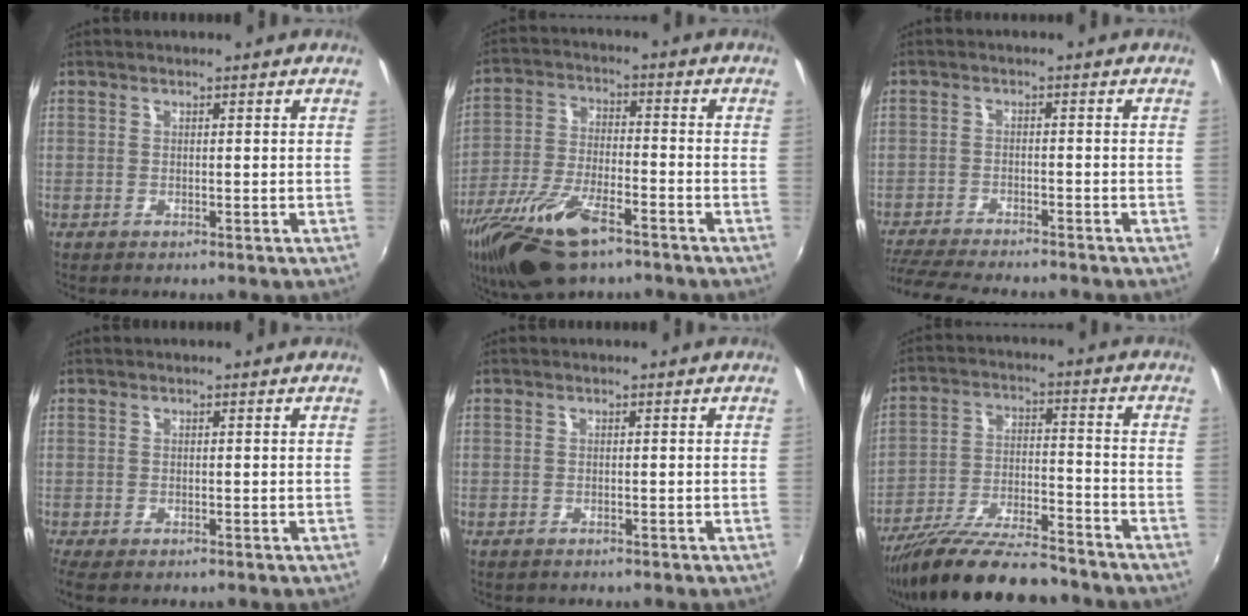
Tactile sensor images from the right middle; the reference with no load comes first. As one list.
[{"total": 17.1, "force": [-11.2, 6.1, 11.4], "torque": [-0.241, -0.036, -0.210]}, {"total": 12.5, "force": [-11.2, 1.9, 5.2], "torque": [-0.124, -0.023, -0.183]}, {"total": 2.6, "force": [-1.7, 1.0, 1.6], "torque": [-0.032, -0.013, -0.027]}, {"total": 0.7, "force": [-0.6, 0.3, 0.1], "torque": [-0.004, -0.001, -0.009]}, {"total": 18.3, "force": [-15.6, 4.1, 8.7], "torque": [-0.171, -0.030, -0.252]}]